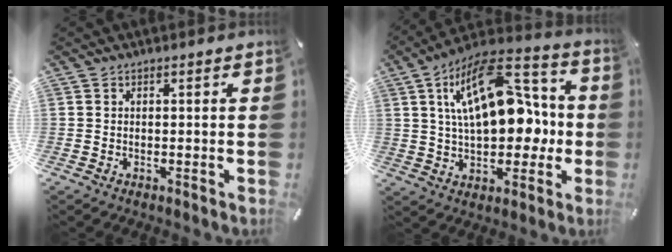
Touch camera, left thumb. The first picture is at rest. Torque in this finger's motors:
{"motor_torque": [2.57, 2.44, 1.67, -1.10, 0.51]}